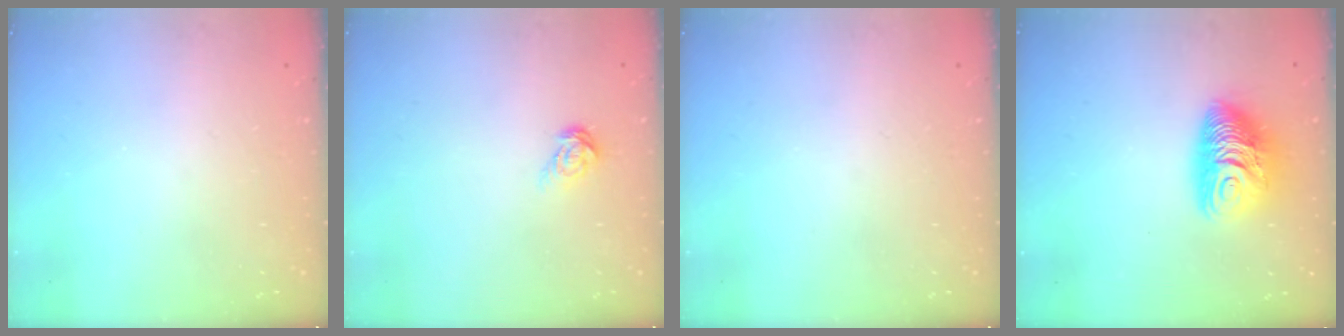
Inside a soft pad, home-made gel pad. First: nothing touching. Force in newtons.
{"total": 6.4, "press": 6.4, "slide": 0.5}
{"total": 0.0}
{"total": 12.0, "press": 11.9, "slide": 1.1}